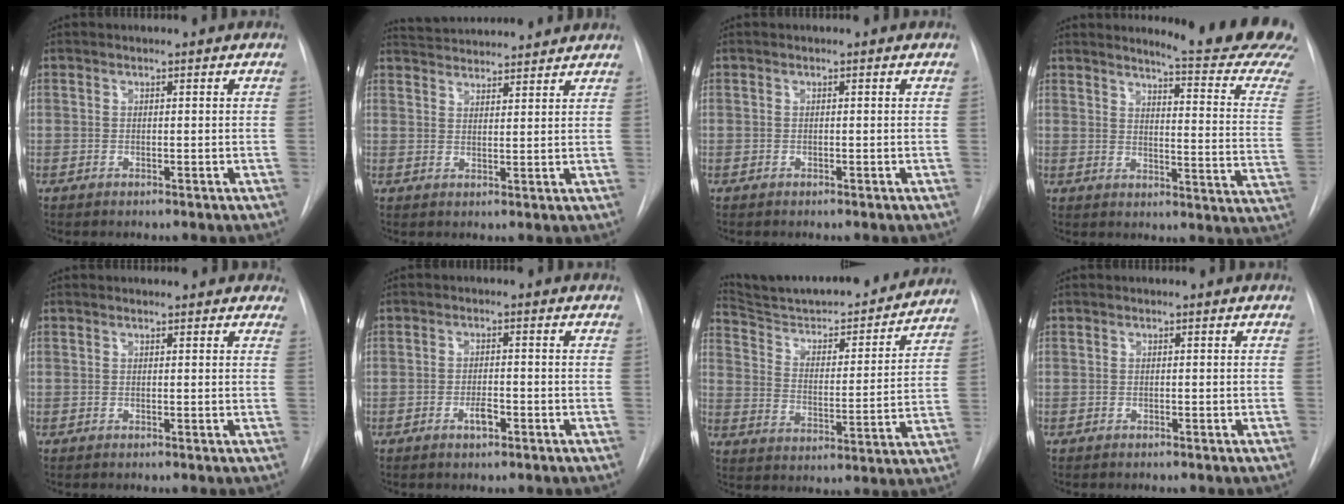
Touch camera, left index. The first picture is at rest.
{"total": 11.0, "force": [10.6, 1.3, 2.7], "torque": [-0.048, 0.027, 0.151]}
{"total": 0.0}
{"total": 18.5, "force": [17.3, -1.0, 6.2], "torque": [-0.086, -0.142, 0.188]}
{"total": 5.7, "force": [5.2, 2.0, 1.4], "torque": [-0.001, 0.007, 0.042]}
{"total": 2.5, "force": [-1.2, 0.8, 2.0], "torque": [-0.033, 0.002, -0.020]}
{"total": 23.8, "force": [22.1, 3.6, 8.1], "torque": [-0.119, -0.029, 0.309]}
{"total": 0.0}